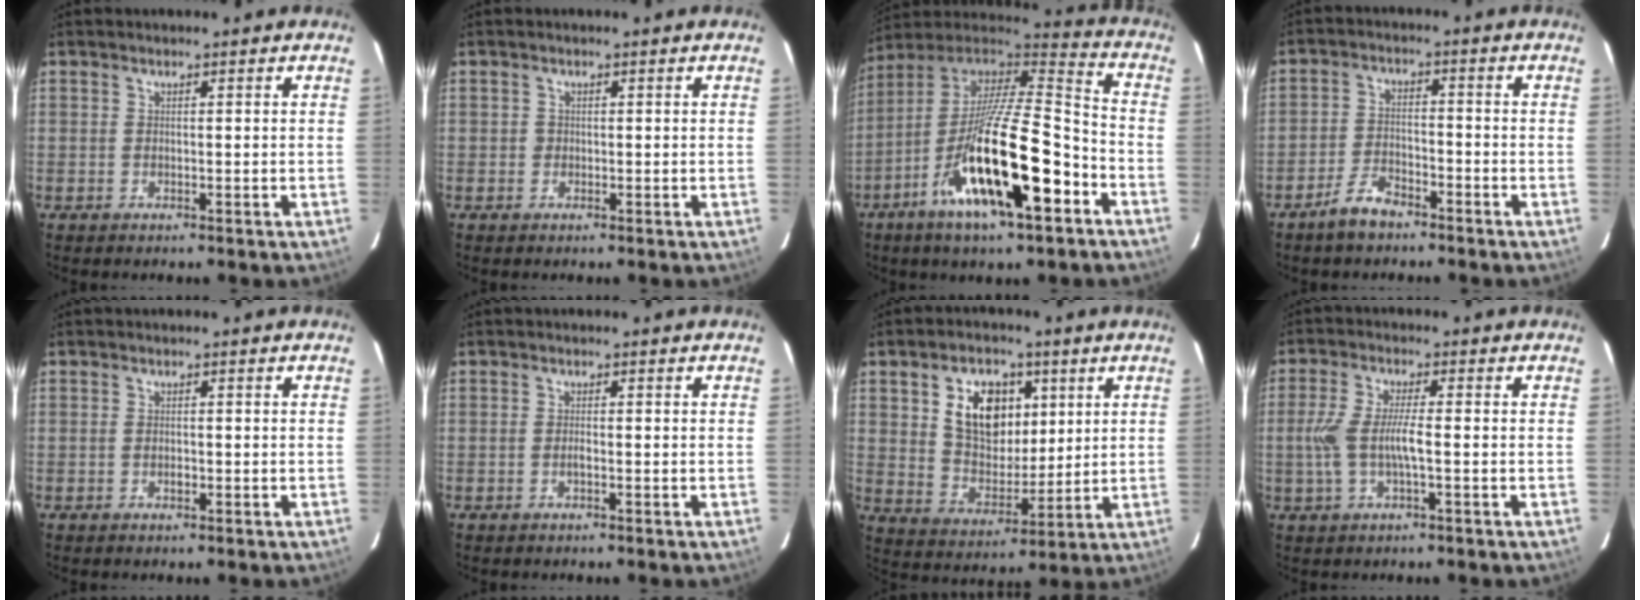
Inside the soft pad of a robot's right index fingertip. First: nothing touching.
{"total": 0.7, "force": [-0.2, 0.7, 0.0], "torque": [0.002, 0.001, -0.002]}
{"total": 24.9, "force": [-11.5, 6.6, 21.1], "torque": [-0.373, -0.047, -0.208]}
{"total": 5.7, "force": [-4.4, 2.5, 2.6], "torque": [-0.071, 0.007, -0.079]}
{"total": 0.9, "force": [-0.3, 0.5, 0.7], "torque": [-0.012, 0.002, -0.005]}
{"total": 0.6, "force": [-0.4, 0.1, 0.5], "torque": [-0.010, 0.000, -0.006]}
{"total": 12.5, "force": [4.5, 8.2, 8.4], "torque": [-0.152, 0.014, 0.090]}
{"total": 6.9, "force": [-1.2, 1.0, 6.7], "torque": [-0.141, -0.001, -0.020]}